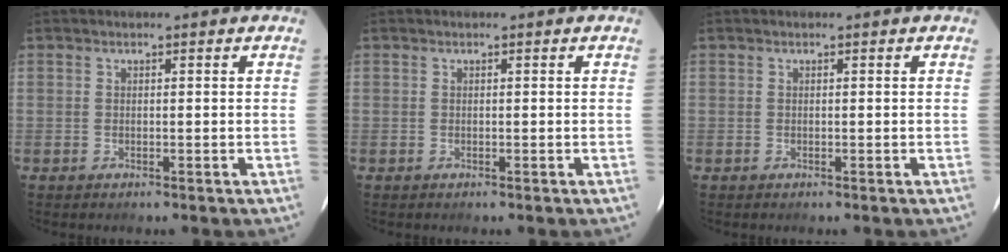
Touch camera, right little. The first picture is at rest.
{"total": 0.0}
{"total": 0.0}